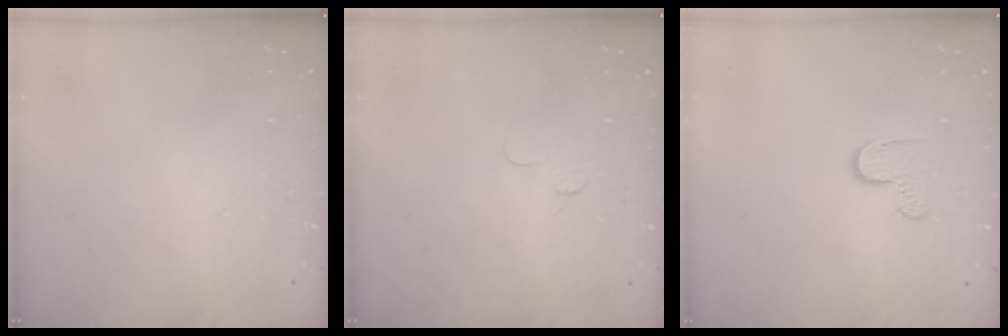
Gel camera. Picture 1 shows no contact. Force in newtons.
{"total": 2.5, "press": 2.5, "slide": 0.2}
{"total": 4.7, "press": 4.6, "slide": 0.4}